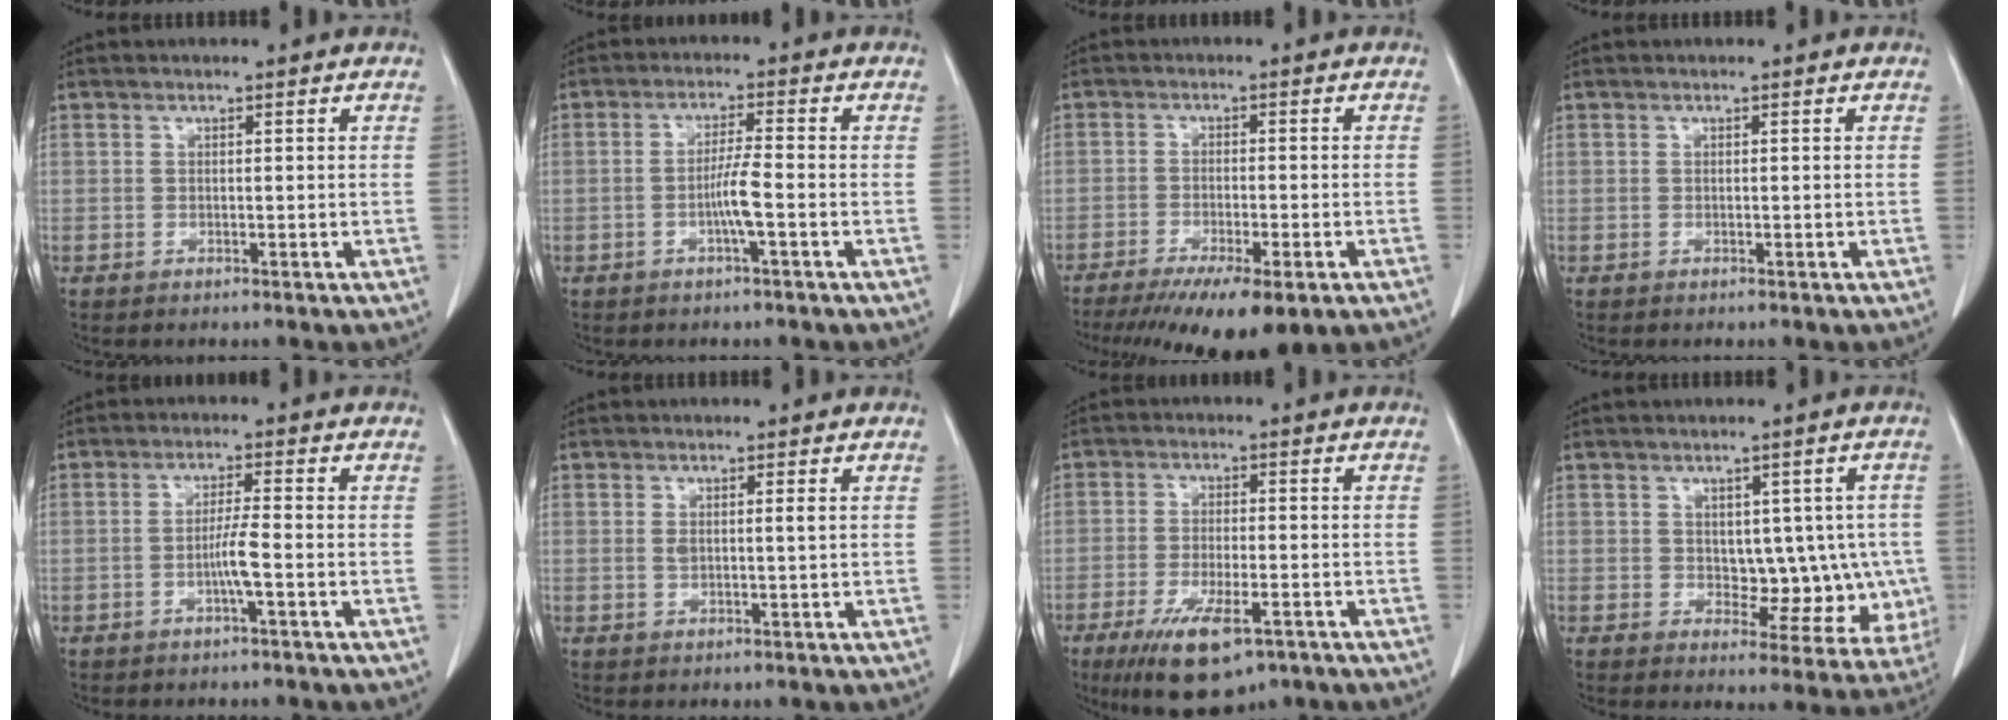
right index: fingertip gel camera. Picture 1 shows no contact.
{"total": 4.0, "force": [-1.2, -0.3, 3.8], "torque": [-0.072, 0.003, -0.022]}
{"total": 11.7, "force": [-7.9, 2.0, 8.3], "torque": [-0.125, -0.025, -0.123]}
{"total": 0.0}
{"total": 3.3, "force": [-1.0, -0.4, 3.1], "torque": [-0.057, 0.002, -0.020]}
{"total": 1.5, "force": [0.5, 0.1, 1.4], "torque": [-0.028, 0.004, 0.013]}
{"total": 10.4, "force": [-5.9, 3.3, 7.9], "torque": [-0.139, -0.019, -0.091]}
{"total": 8.4, "force": [0.3, 5.4, 6.5], "torque": [-0.053, 0.019, 0.023]}